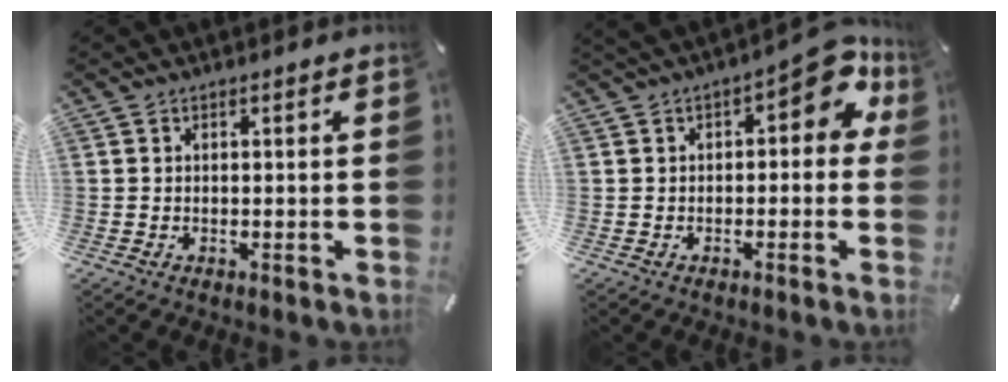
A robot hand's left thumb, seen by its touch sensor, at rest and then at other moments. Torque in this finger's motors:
{"motor_torque": [2.25, 2.50, 1.29, -1.24, 0.40]}